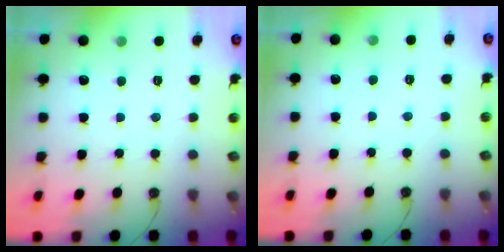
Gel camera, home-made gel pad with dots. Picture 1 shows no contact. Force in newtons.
{"total": 4.0, "press": 4.0, "slide": 0.5}